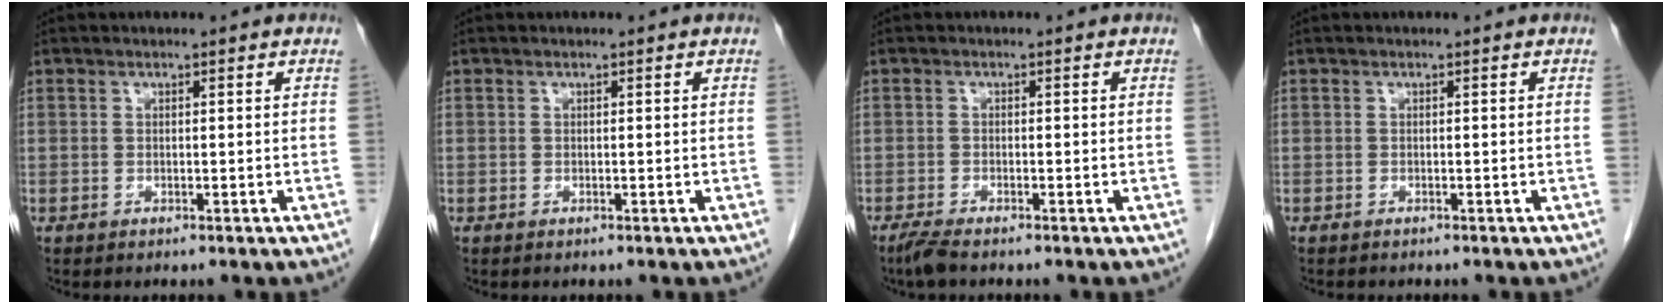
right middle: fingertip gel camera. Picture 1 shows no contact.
{"total": 0.0}
{"total": 2.0, "force": [-1.7, 0.1, 1.1], "torque": [-0.033, -0.007, -0.035]}
{"total": 1.5, "force": [-1.3, 0.3, 0.6], "torque": [-0.013, -0.004, -0.014]}